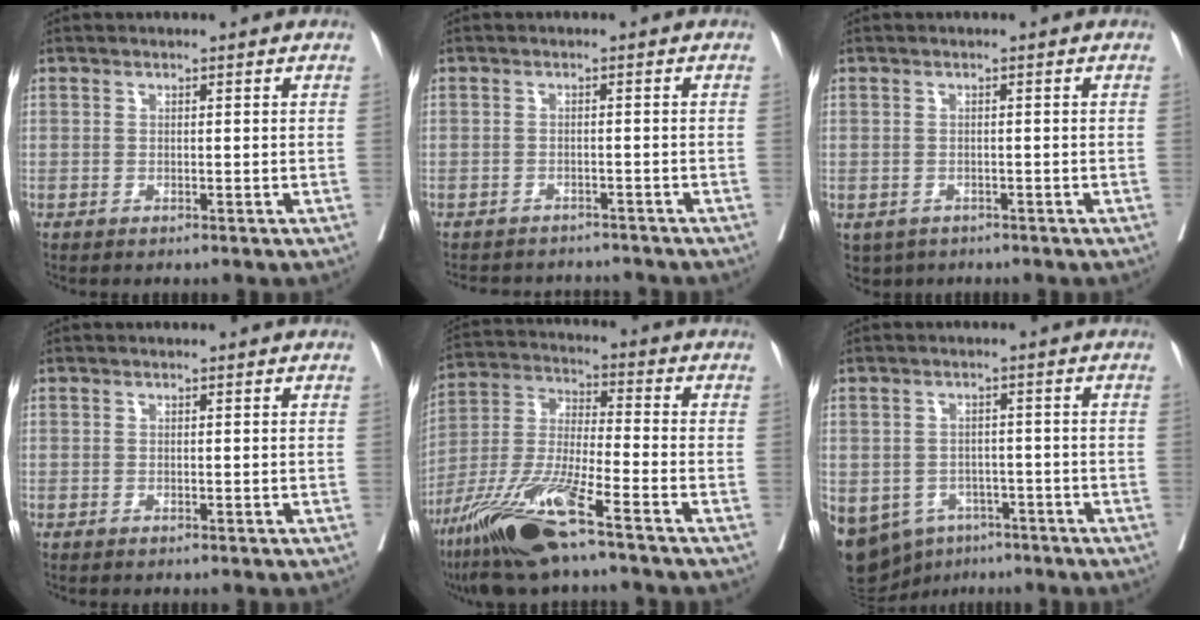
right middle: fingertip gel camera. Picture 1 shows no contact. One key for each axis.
{"total": 8.0, "fx": -7.6, "fy": 2.1, "fz": 1.3, "tx": -0.019, "ty": 0.007, "tz": -0.094}
{"total": 3.2, "fx": -2.0, "fy": 2.4, "fz": 0.7, "tx": -0.010, "ty": -0.002, "tz": -0.028}
{"total": 0.0}
{"total": 15.7, "fx": -9.8, "fy": 1.1, "fz": 12.2, "tx": -0.259, "ty": -0.036, "tz": -0.186}
{"total": 20.0, "fx": -9.4, "fy": 15.4, "fz": 8.6, "tx": -0.270, "ty": -0.009, "tz": -0.123}